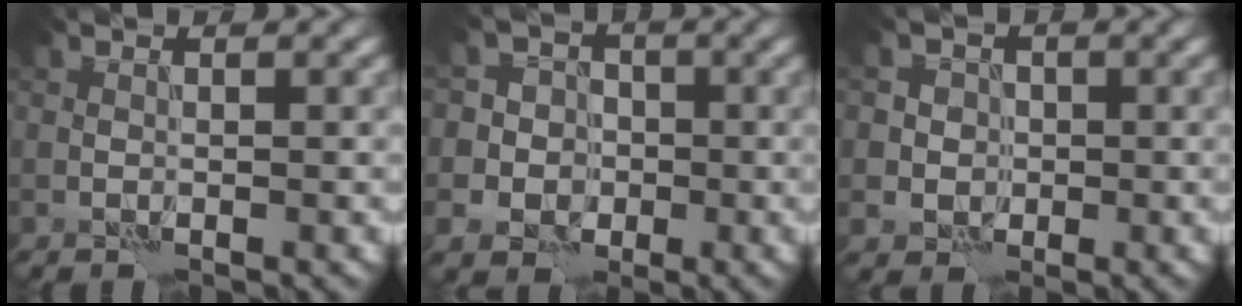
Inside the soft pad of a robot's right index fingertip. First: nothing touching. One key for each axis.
{"total": 5.7, "fx": -0.8, "fy": 5.5, "fz": 1.0, "tx": 0.004, "ty": 0.022, "tz": -0.050}
{"total": 3.2, "fx": 0.1, "fy": 3.1, "fz": 0.7, "tx": 0.019, "ty": 0.016, "tz": -0.017}